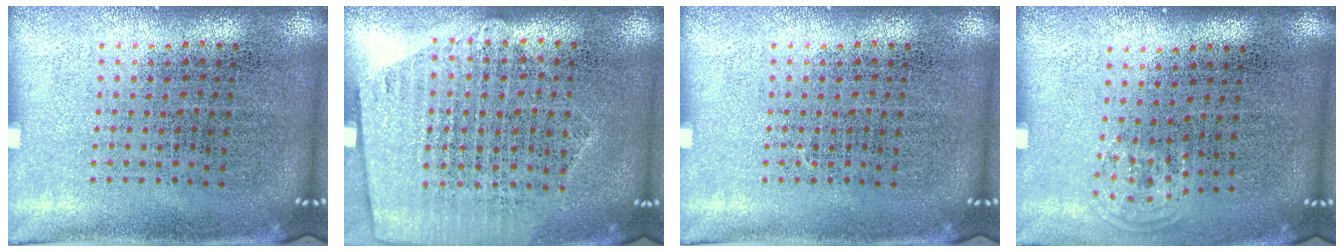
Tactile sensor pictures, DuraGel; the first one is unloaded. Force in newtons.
{"total": 1.3, "press": 1.2, "slide": 0.5}
{"total": 0.0}
{"total": 0.8, "press": 0.6, "slide": 0.5}